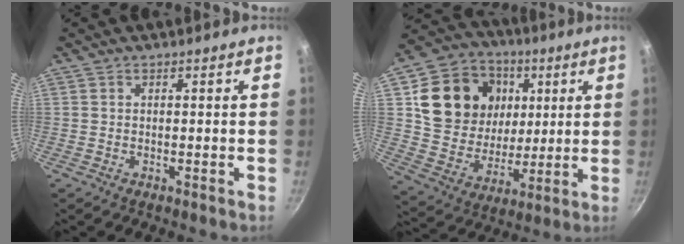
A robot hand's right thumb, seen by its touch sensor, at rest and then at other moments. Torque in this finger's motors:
{"motor_torque": [0.77, 2.82, 0.51, -0.36, 0.10]}